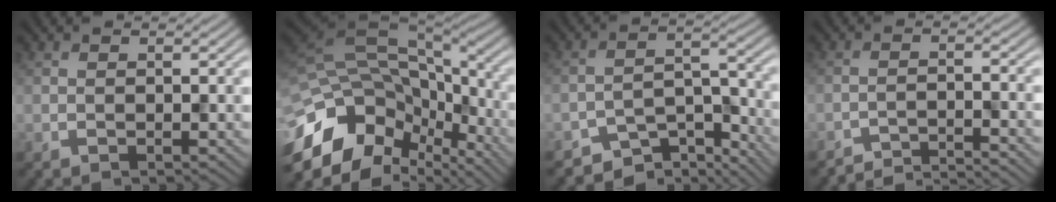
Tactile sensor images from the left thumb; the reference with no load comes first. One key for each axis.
{"total": 15.1, "fx": -6.6, "fy": 9.1, "fz": 10.1, "tx": -0.262, "ty": -0.031, "tz": -0.098}
{"total": 7.9, "fx": -6.8, "fy": 2.6, "fz": 3.0, "tx": -0.040, "ty": -0.001, "tz": -0.120}
{"total": 4.6, "fx": -4.4, "fy": 0.2, "fz": 1.4, "tx": -0.021, "ty": 0.007, "tz": -0.079}